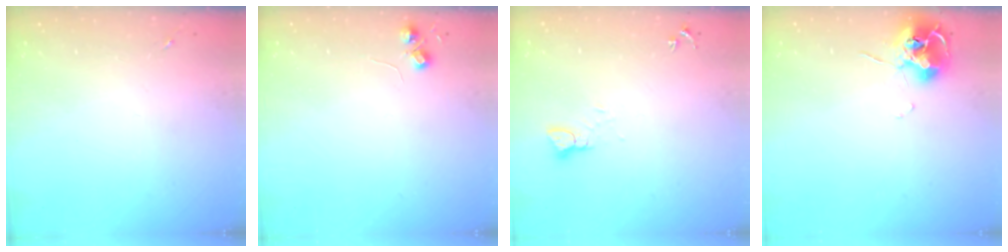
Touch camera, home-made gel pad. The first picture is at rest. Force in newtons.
{"total": 5.2, "press": 5.2, "slide": 0.7}
{"total": 2.6, "press": 2.6, "slide": 0.1}
{"total": 10.4, "press": 10.4, "slide": 0.9}